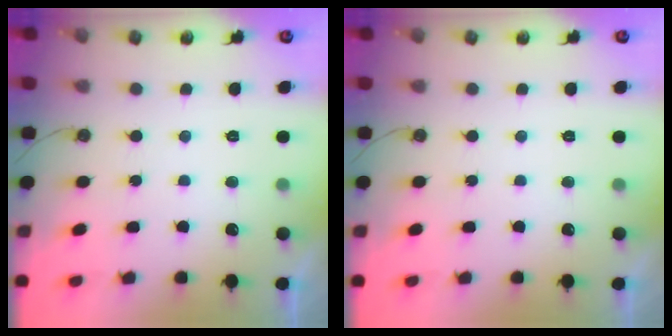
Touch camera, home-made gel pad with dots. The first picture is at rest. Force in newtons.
{"total": 0.0}